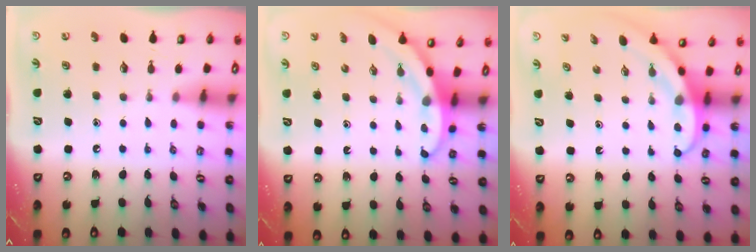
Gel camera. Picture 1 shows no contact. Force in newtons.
{"total": 3.2, "press": 3.2, "slide": 0.1}
{"total": 3.9, "press": 3.9, "slide": 0.3}